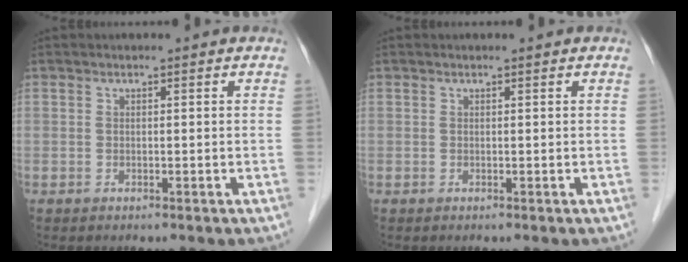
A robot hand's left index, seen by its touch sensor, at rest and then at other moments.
{"total": 0.0}